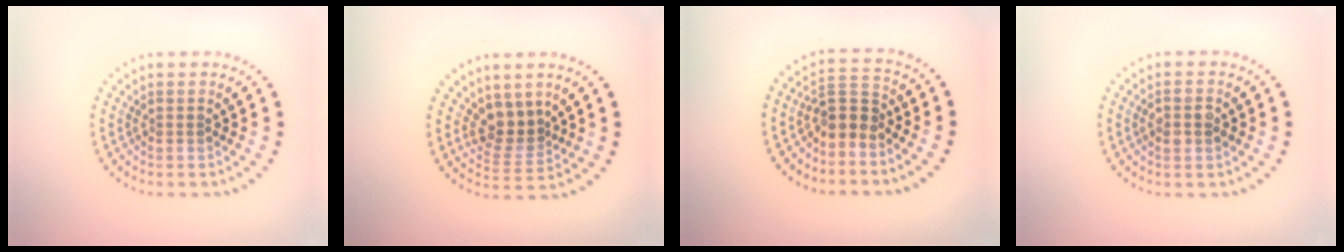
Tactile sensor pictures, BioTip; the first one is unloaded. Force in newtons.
{"total": 2.8, "press": 2.3, "slide": 1.7}
{"total": 2.7, "press": 2.3, "slide": 1.5}
{"total": 1.7, "press": 1.6, "slide": 0.2}